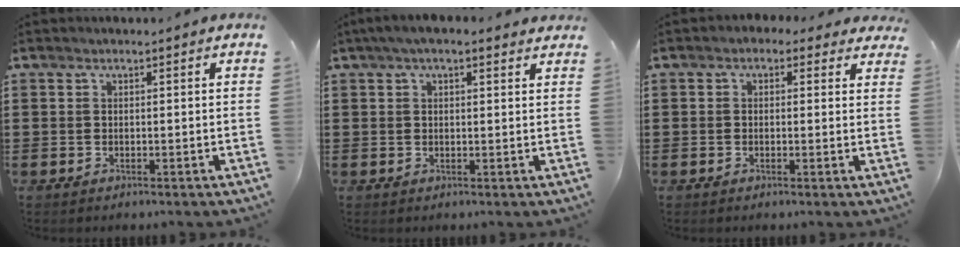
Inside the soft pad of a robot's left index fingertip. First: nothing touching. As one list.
[{"total": 2.8, "force": [1.9, 1.2, 1.6], "torque": [-0.037, 0.010, 0.033]}, {"total": 1.3, "force": [0.4, 1.1, 0.5], "torque": [-0.016, 0.008, 0.005]}]